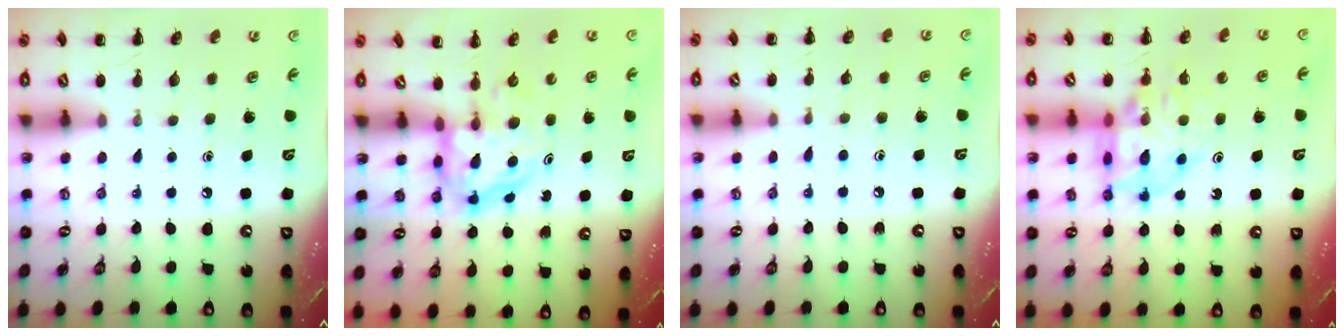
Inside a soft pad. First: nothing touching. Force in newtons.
{"total": 4.7, "press": 4.6, "slide": 1.1}
{"total": 3.0, "press": 2.6, "slide": 1.4}
{"total": 14.6, "press": 14.2, "slide": 3.4}